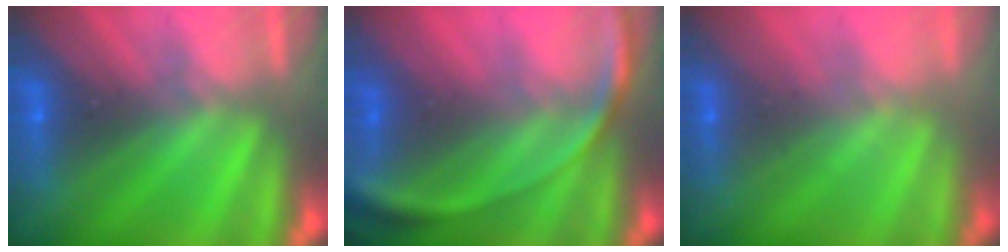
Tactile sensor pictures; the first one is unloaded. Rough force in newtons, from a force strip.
{"total": 2.8}
{"total": 2.2}